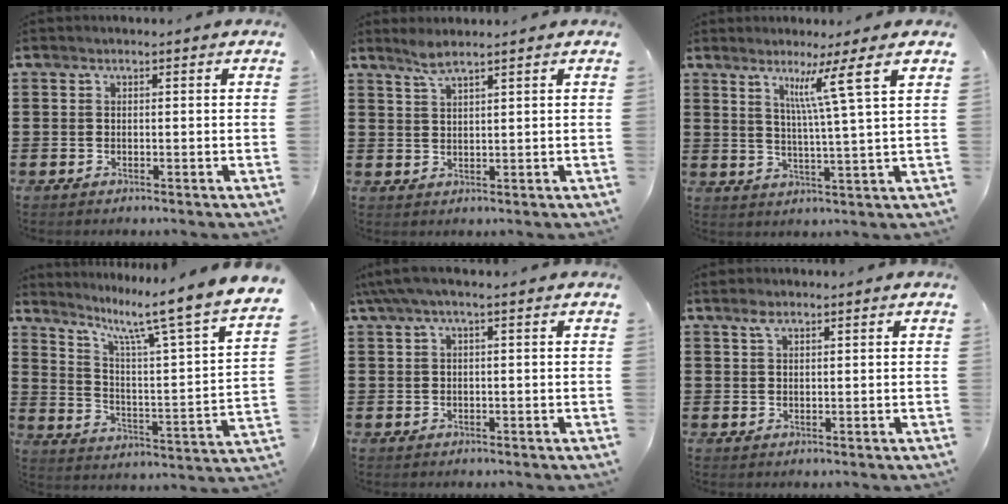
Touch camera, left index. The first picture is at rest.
{"total": 2.7, "force": [2.2, 0.1, 1.5], "torque": [-0.035, 0.002, 0.041]}
{"total": 7.5, "force": [3.8, -1.4, 6.3], "torque": [-0.118, -0.014, 0.053]}
{"total": 8.6, "force": [6.8, -0.6, 5.2], "torque": [-0.106, -0.067, 0.093]}
{"total": 2.2, "force": [0.9, 0.0, 2.1], "torque": [-0.047, -0.004, 0.012]}
{"total": 1.8, "force": [1.2, 0.8, 1.1], "torque": [-0.024, 0.003, 0.022]}